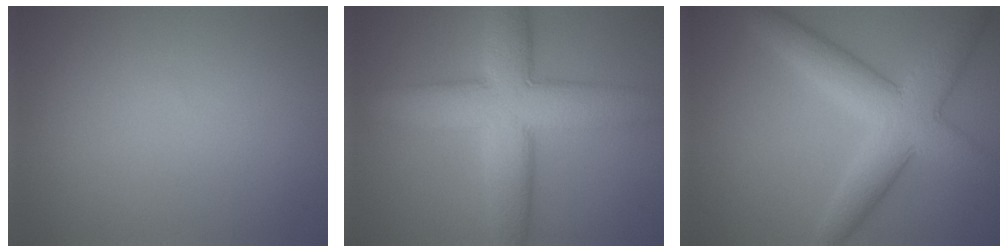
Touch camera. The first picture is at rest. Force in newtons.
{"total": 9.8, "press": 9.8, "slide": 0.5}
{"total": 6.8, "press": 6.8, "slide": 0.3}